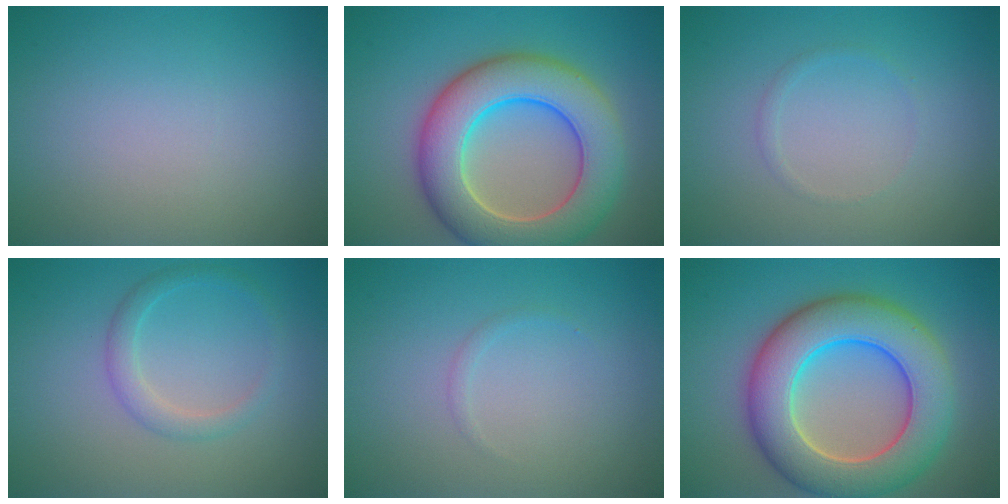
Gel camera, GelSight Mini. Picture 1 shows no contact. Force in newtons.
{"total": 10.0, "press": 10.0, "slide": 0.5}
{"total": 0.7, "press": 0.7, "slide": 0.0}
{"total": 2.0, "press": 2.0, "slide": 0.2}
{"total": 0.5, "press": 0.5, "slide": 0.1}
{"total": 10.5, "press": 10.5, "slide": 0.6}